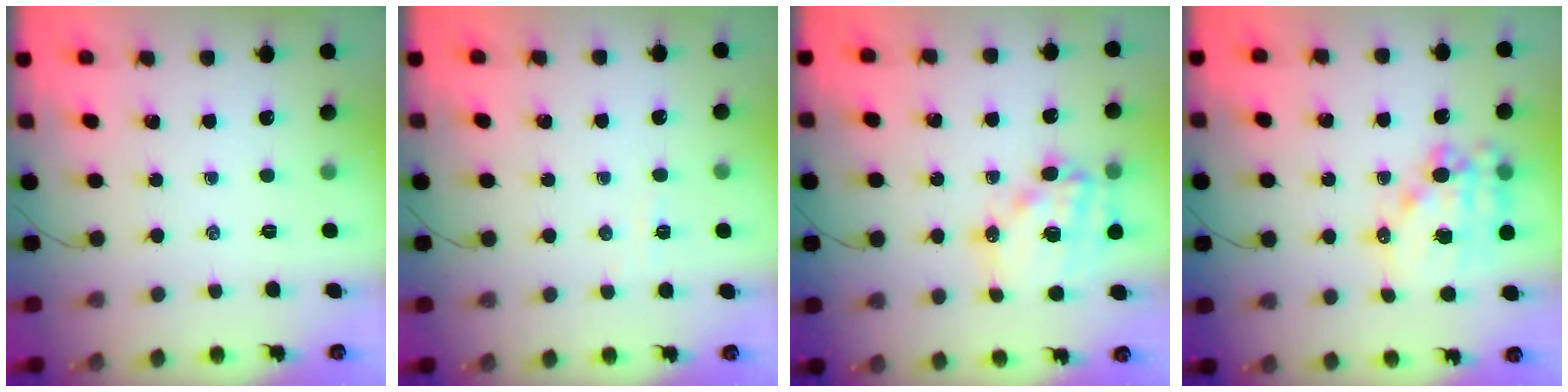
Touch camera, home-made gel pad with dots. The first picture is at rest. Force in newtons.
{"total": 3.4, "press": 3.2, "slide": 1.0}
{"total": 15.3, "press": 14.9, "slide": 3.3}
{"total": 15.1, "press": 14.7, "slide": 3.6}